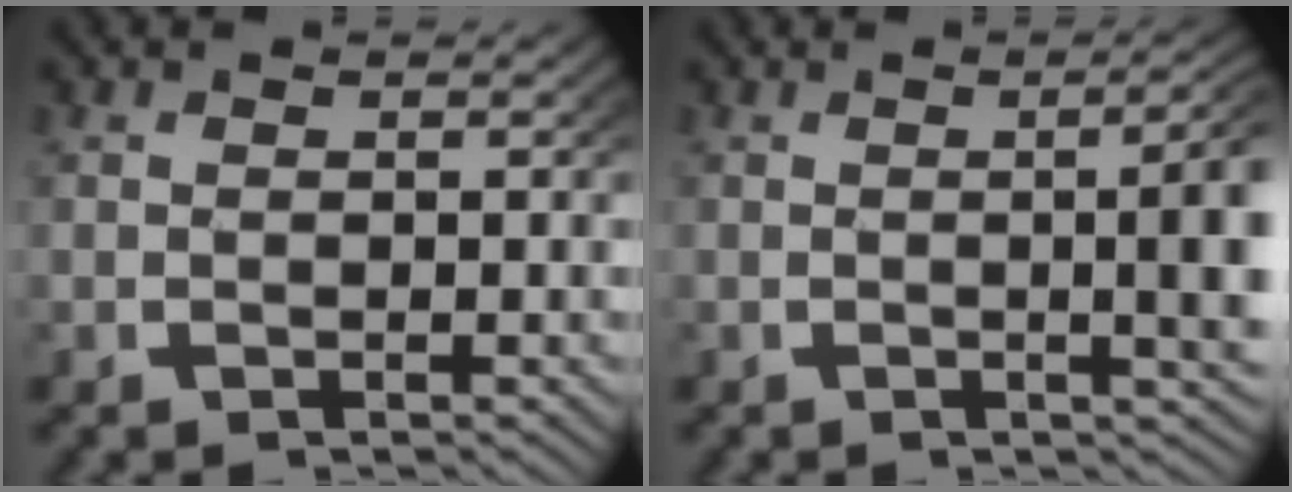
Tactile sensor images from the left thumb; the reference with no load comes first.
{"total": 6.3, "force": [0.0, 1.9, 6.1], "torque": [-0.075, 0.004, -0.004]}